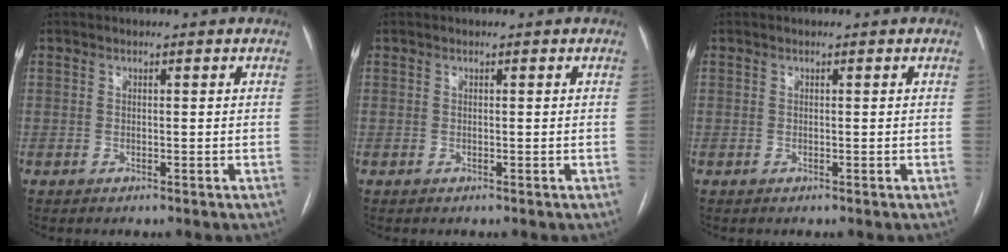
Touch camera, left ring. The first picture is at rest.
{"total": 0.0}
{"total": 0.0}